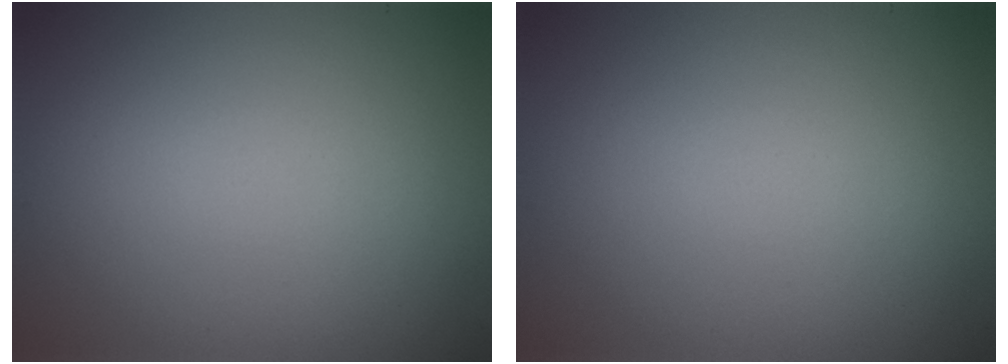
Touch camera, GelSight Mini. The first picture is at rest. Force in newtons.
{"total": 0.0}